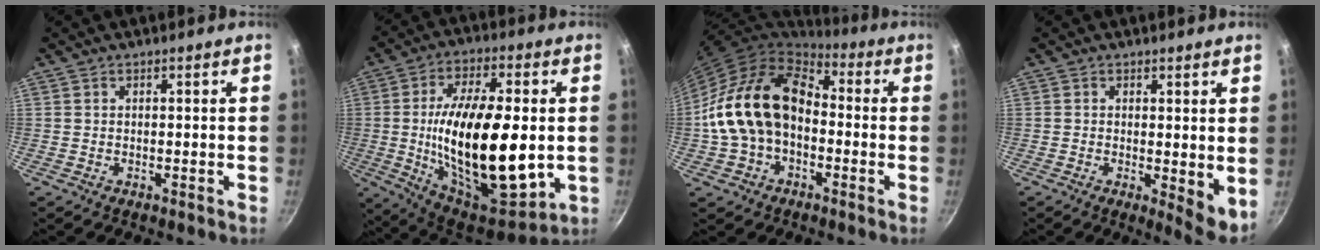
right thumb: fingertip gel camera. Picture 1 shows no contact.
{"total": 27.0, "force": [-0.9, 12.0, 24.2], "torque": [-0.411, -0.009, -0.006]}
{"total": 18.4, "force": [-1.5, 12.9, 13.1], "torque": [-0.216, 0.053, -0.035]}
{"total": 5.6, "force": [0.5, 2.1, 5.2], "torque": [-0.072, -0.019, 0.006]}